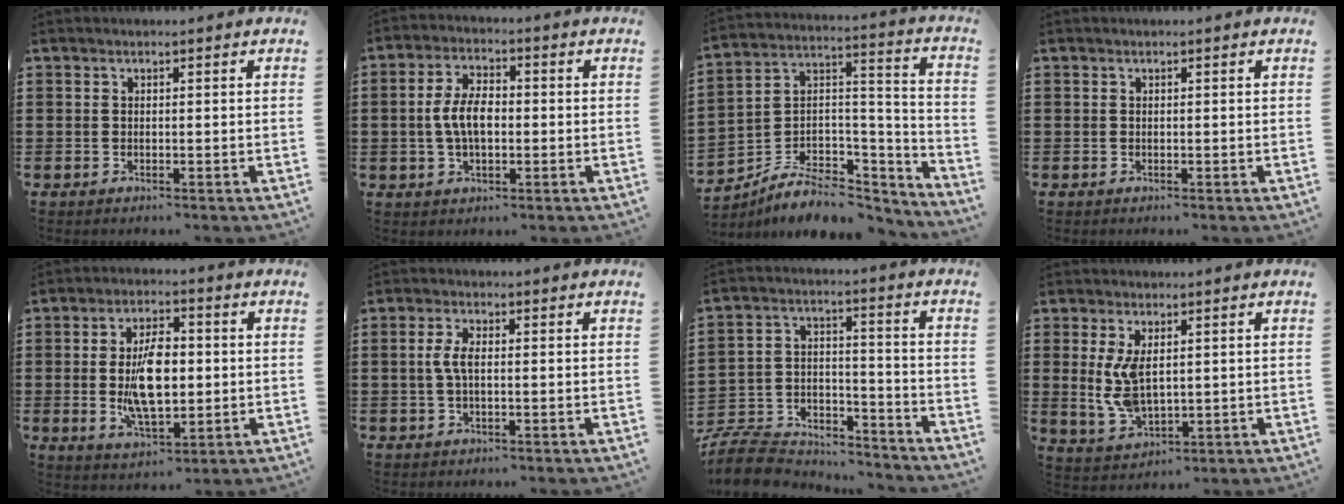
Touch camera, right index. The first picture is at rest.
{"total": 6.3, "force": [-0.5, 3.2, 5.3], "torque": [-0.120, 0.001, -0.015]}
{"total": 7.2, "force": [-5.0, 4.1, 3.2], "torque": [-0.065, 0.007, -0.090]}
{"total": 0.0}
{"total": 9.8, "force": [-0.3, 4.6, 8.7], "torque": [-0.159, -0.001, -0.008]}
{"total": 3.3, "force": [-0.1, 1.1, 3.1], "torque": [-0.072, -0.003, -0.009]}
{"total": 9.2, "force": [-8.6, 2.6, 1.9], "torque": [-0.051, 0.016, -0.170]}
{"total": 6.8, "force": [0.8, 3.4, 5.9], "torque": [-0.135, -0.002, 0.011]}